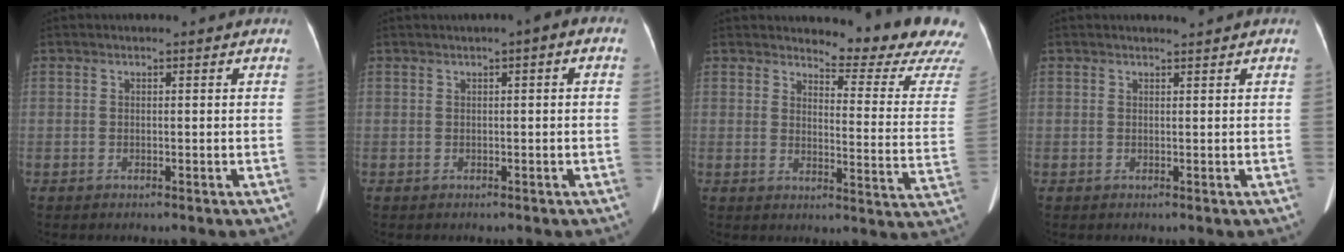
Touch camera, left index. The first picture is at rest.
{"total": 1.6, "force": [0.2, 0.5, 1.5], "torque": [-0.019, 0.014, 0.001]}
{"total": 15.0, "force": [14.6, -0.2, 3.4], "torque": [-0.036, -0.125, 0.151]}
{"total": 0.5, "force": [0.5, -0.2, 0.0], "torque": [-0.006, -0.006, 0.011]}